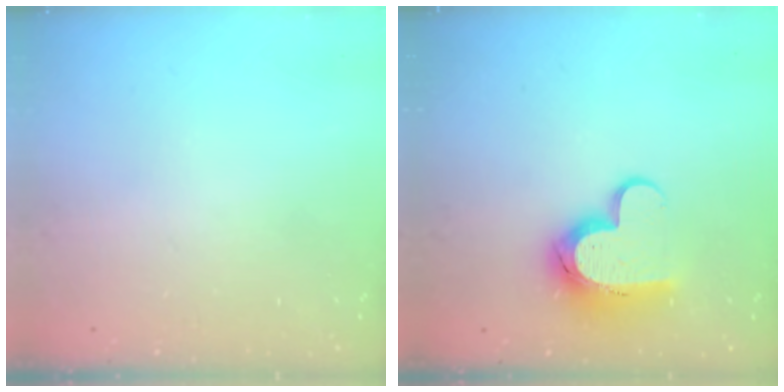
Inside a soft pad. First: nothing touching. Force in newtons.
{"total": 12.4, "press": 12.3, "slide": 1.0}